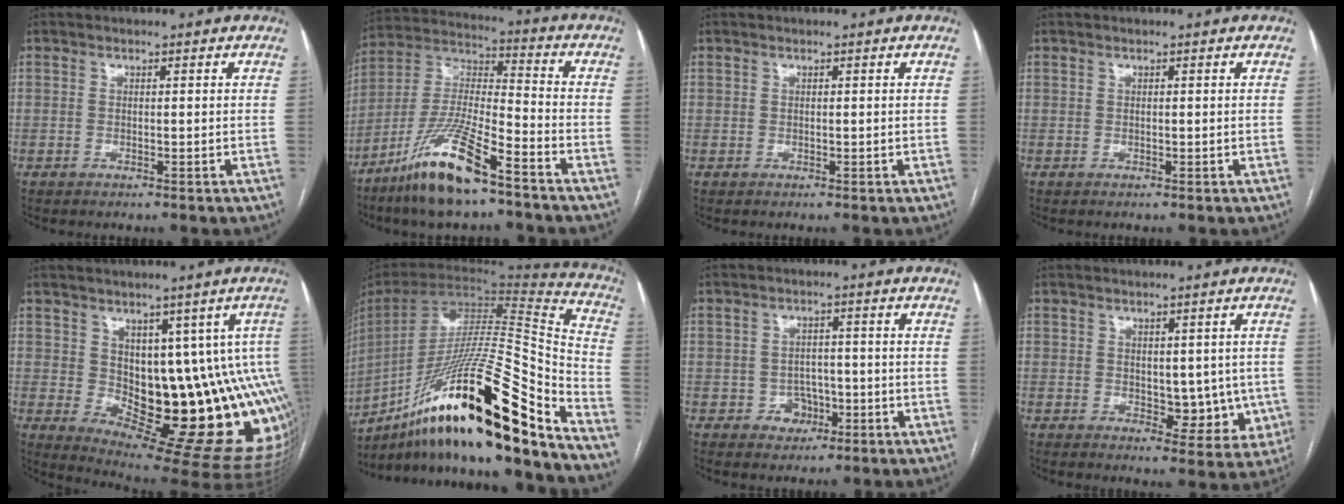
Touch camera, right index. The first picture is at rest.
{"total": 15.0, "force": [-9.8, 2.2, 11.1], "torque": [-0.232, -0.014, -0.185]}
{"total": 0.0}
{"total": 0.0}
{"total": 18.6, "force": [-0.7, 7.4, 17.0], "torque": [-0.126, 0.014, 0.009]}
{"total": 32.0, "force": [-19.4, 3.7, 25.1], "torque": [-0.406, -0.018, -0.329]}
{"total": 3.7, "force": [-1.3, 3.2, 1.2], "torque": [-0.009, 0.010, -0.013]}
{"total": 7.0, "force": [-0.1, 4.3, 5.5], "torque": [-0.045, 0.000, 0.010]}